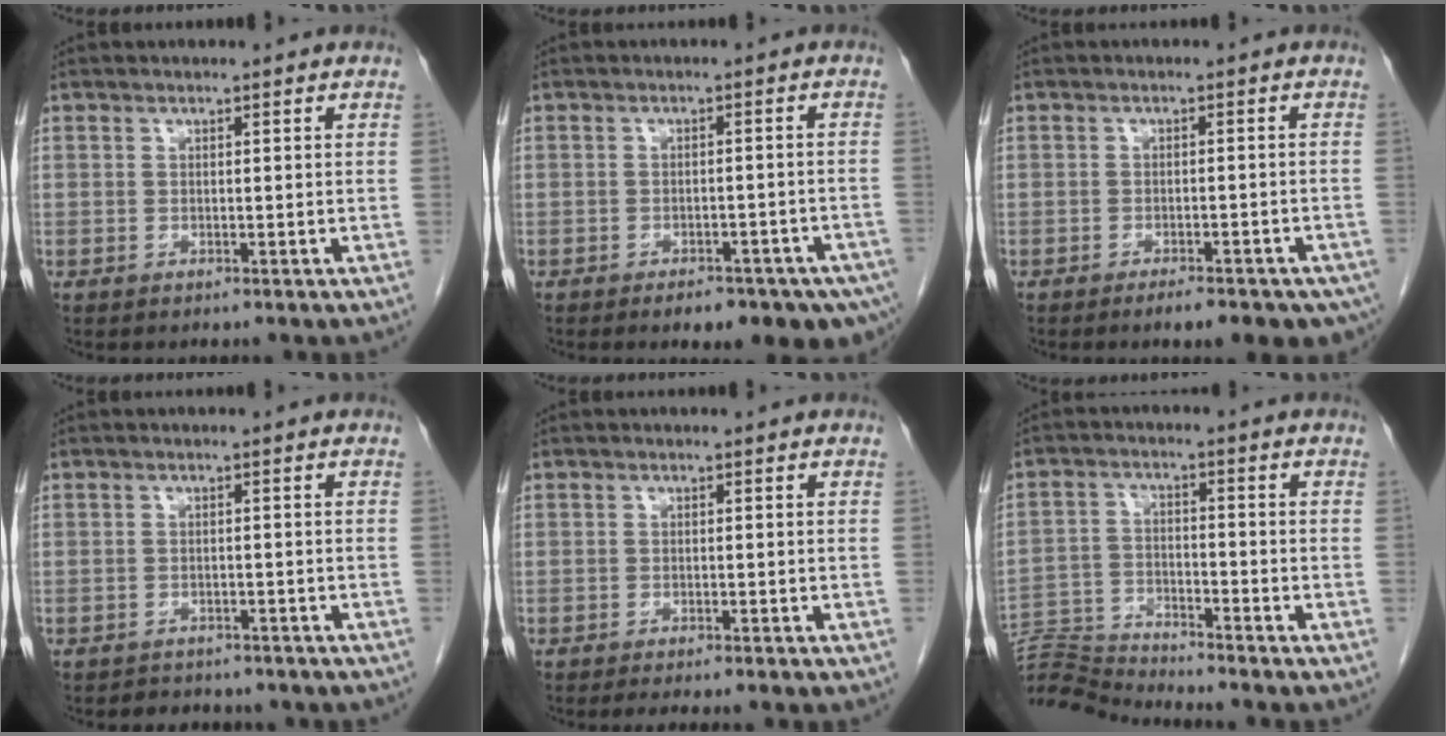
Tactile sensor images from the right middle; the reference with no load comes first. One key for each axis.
{"total": 10.9, "fx": -7.6, "fy": 4.4, "fz": 6.6, "tx": -0.064, "ty": 0.002, "tz": -0.094}
{"total": 9.4, "fx": -6.7, "fy": 3.0, "fz": 5.8, "tx": -0.056, "ty": 0.000, "tz": -0.086}
{"total": 5.5, "fx": -4.7, "fy": 2.5, "fz": 1.3, "tx": -0.019, "ty": 0.007, "tz": -0.050}
{"total": 4.9, "fx": -4.0, "fy": 0.7, "fz": 2.7, "tx": -0.025, "ty": -0.007, "tz": -0.051}
{"total": 8.7, "fx": -8.5, "fy": -1.7, "fz": -0.3, "tx": 0.000, "ty": 0.003, "tz": -0.162}